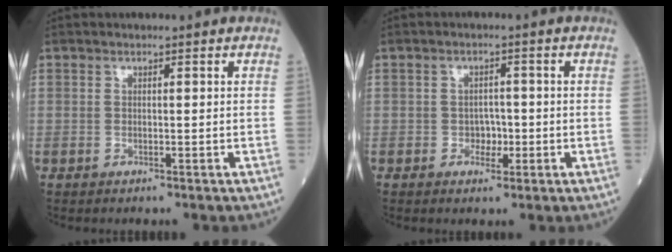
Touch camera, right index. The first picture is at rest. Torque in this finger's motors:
{"motor_torque": [-0.09, 0.00, -0.01, -0.01]}